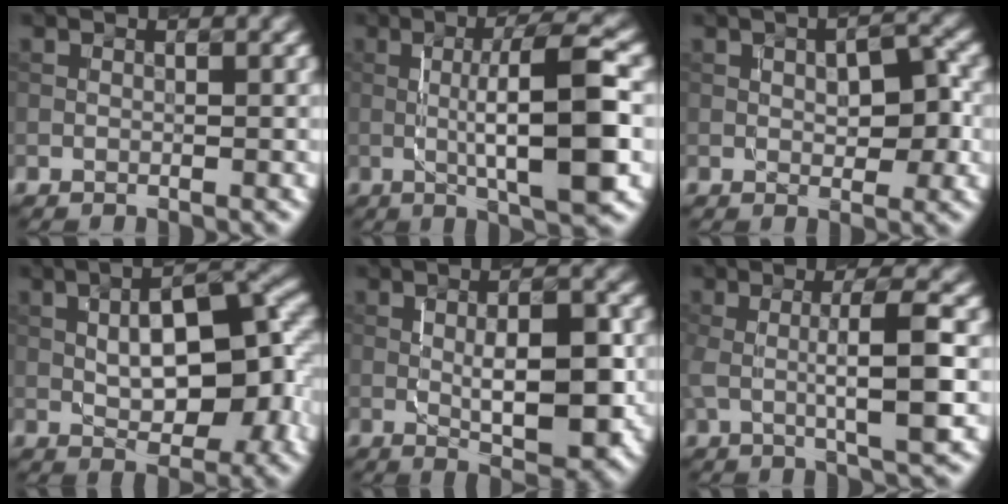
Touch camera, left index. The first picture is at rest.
{"total": 9.6, "force": [-0.6, 1.8, 9.4], "torque": [-0.134, 0.010, -0.012]}
{"total": 4.1, "force": [0.1, 1.9, 3.6], "torque": [-0.052, 0.005, 0.001]}
{"total": 9.4, "force": [0.3, 4.1, 8.5], "torque": [-0.118, 0.013, 0.005]}
{"total": 7.2, "force": [-0.3, 2.3, 6.9], "torque": [-0.099, 0.000, -0.001]}
{"total": 5.8, "force": [0.0, 1.2, 5.6], "torque": [-0.096, 0.003, 0.000]}